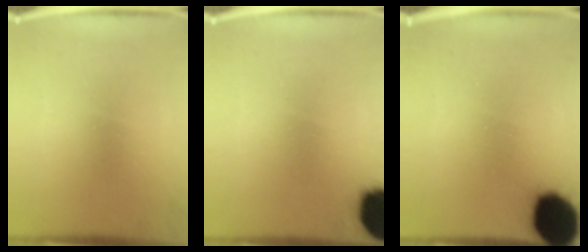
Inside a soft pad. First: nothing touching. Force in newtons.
{"total": 17.5}
{"total": 16.8}